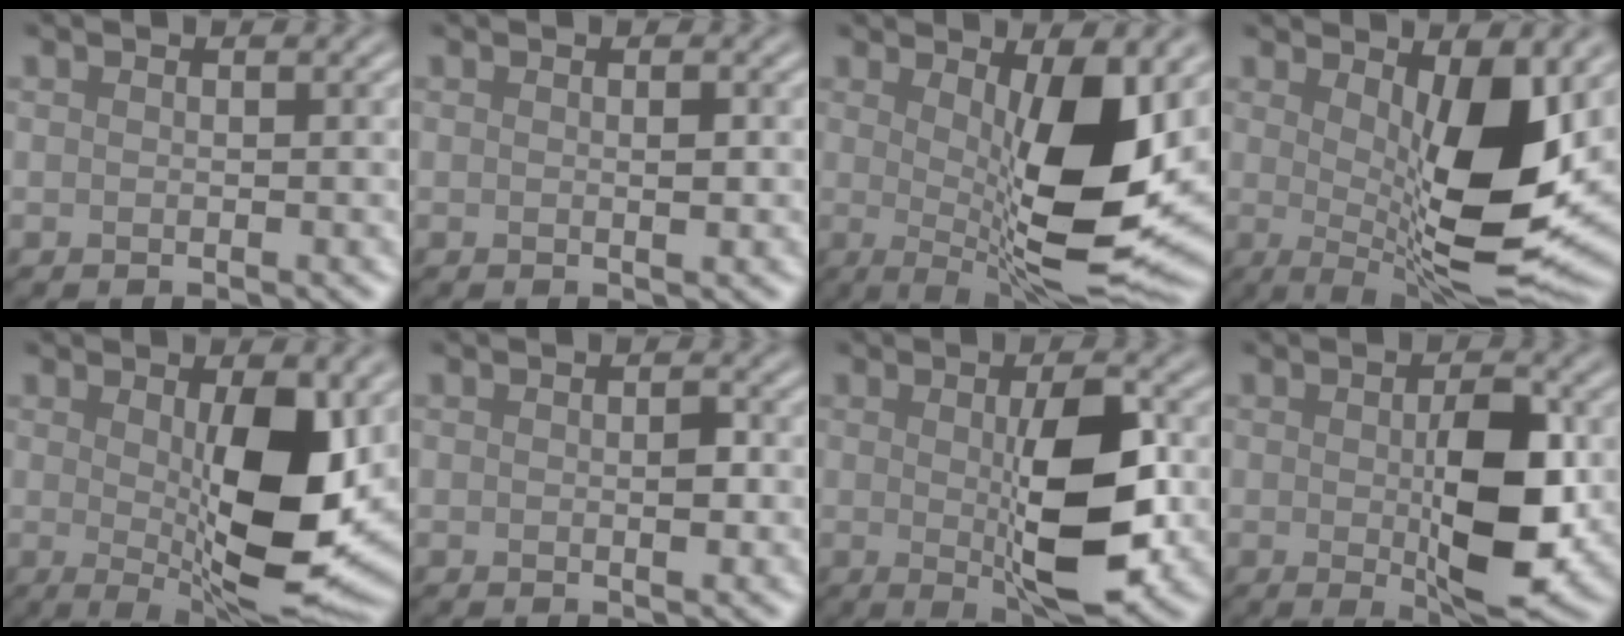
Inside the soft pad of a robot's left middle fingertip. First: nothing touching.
{"total": 0.7, "force": [-0.1, 0.0, 0.7], "torque": [-0.014, -0.002, 0.000]}
{"total": 11.2, "force": [0.7, 3.2, 10.7], "torque": [-0.163, -0.023, 0.020]}
{"total": 11.0, "force": [1.2, 3.5, 10.4], "torque": [-0.156, -0.022, 0.026]}
{"total": 10.0, "force": [0.4, 3.1, 9.5], "torque": [-0.144, -0.020, 0.017]}
{"total": 1.1, "force": [-0.2, 0.3, 1.0], "torque": [-0.020, -0.002, -0.001]}
{"total": 7.6, "force": [-0.3, 2.2, 7.3], "torque": [-0.121, -0.007, 0.000]}
{"total": 7.2, "force": [-0.4, 2.4, 6.7], "torque": [-0.110, -0.009, 0.001]}